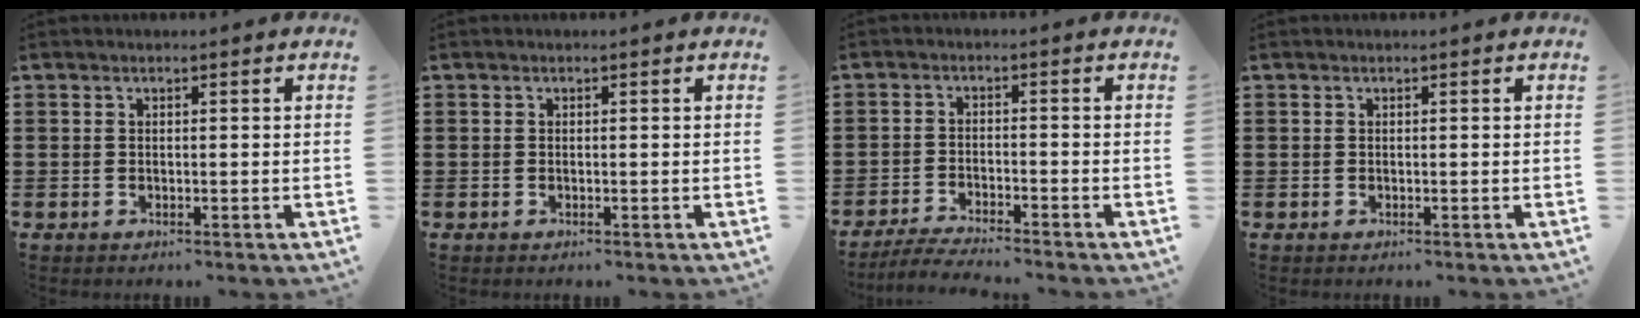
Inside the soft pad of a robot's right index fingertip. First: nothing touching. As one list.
[{"total": 0.0}, {"total": 3.5, "force": [-3.4, -0.2, 0.9], "torque": [-0.022, -0.004, -0.070]}, {"total": 0.0}]